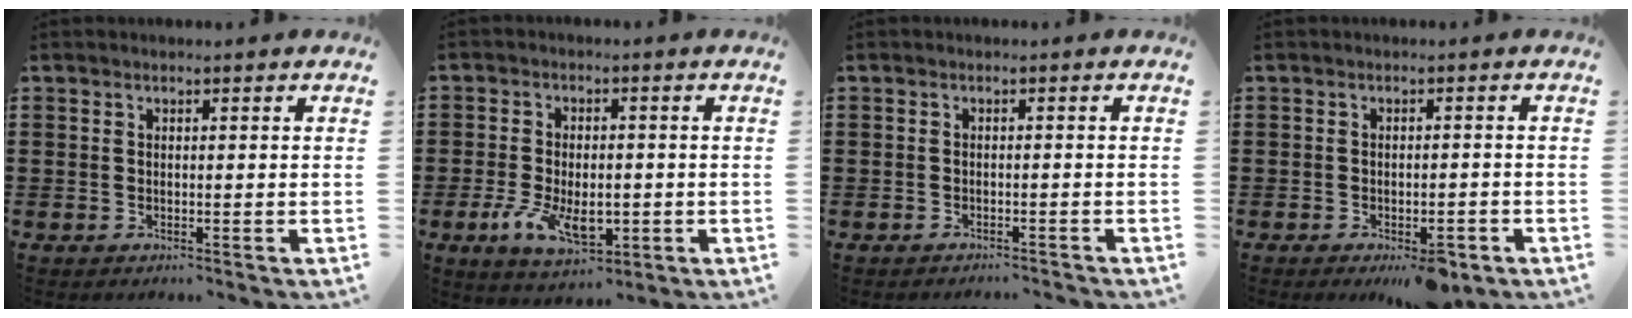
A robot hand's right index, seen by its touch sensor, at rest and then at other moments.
{"total": 7.3, "force": [-2.1, 4.1, 5.8], "torque": [-0.115, -0.002, -0.039]}
{"total": 0.9, "force": [-0.9, 0.1, 0.1], "torque": [-0.006, 0.000, -0.018]}
{"total": 2.8, "force": [-2.0, 0.7, 1.8], "torque": [-0.030, 0.004, -0.037]}